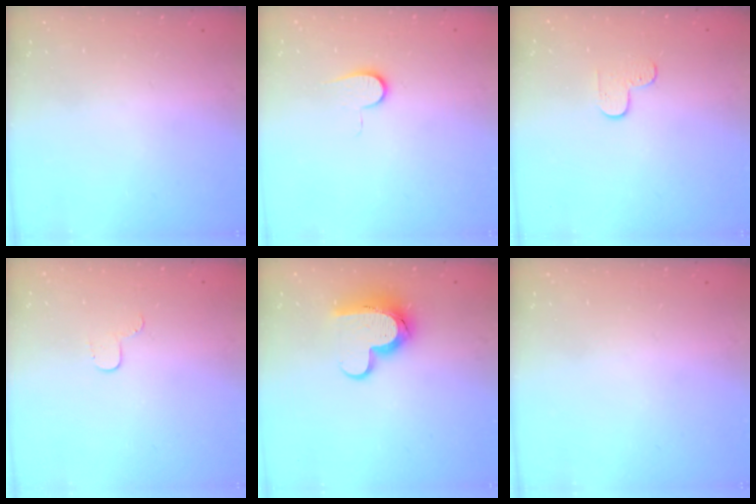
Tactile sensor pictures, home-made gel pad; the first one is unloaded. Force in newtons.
{"total": 6.3, "press": 6.2, "slide": 0.8}
{"total": 5.5, "press": 5.5, "slide": 0.5}
{"total": 4.2, "press": 4.2, "slide": 0.4}
{"total": 12.4, "press": 12.3, "slide": 1.0}
{"total": 0.0}